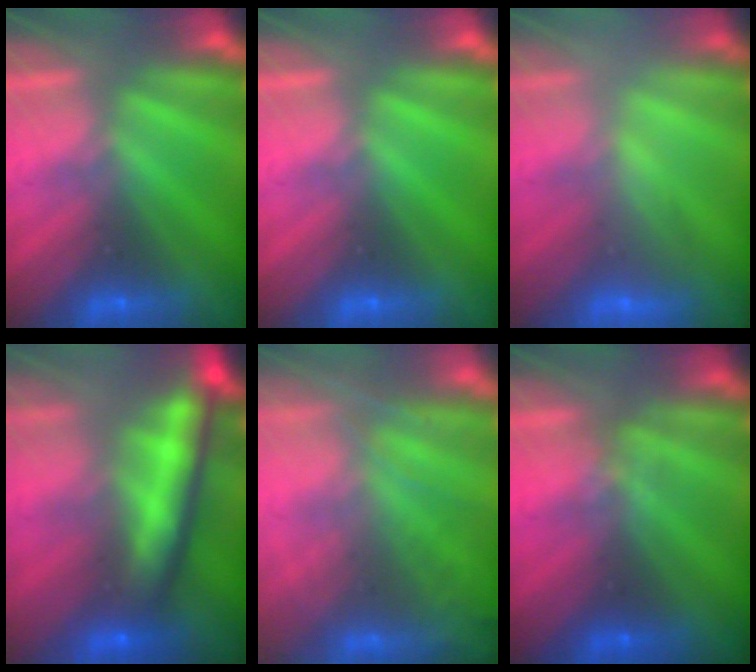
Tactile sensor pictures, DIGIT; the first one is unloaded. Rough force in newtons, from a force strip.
{"total": 0.0}
{"total": 2.3}
{"total": 7.0}
{"total": 7.2}
{"total": 1.2}